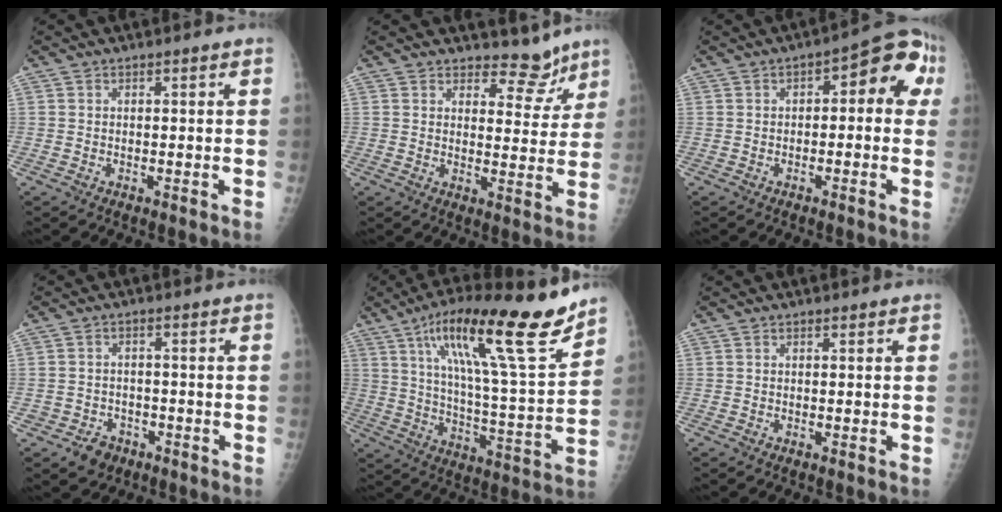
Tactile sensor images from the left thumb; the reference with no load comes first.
{"total": 6.3, "force": [5.5, 2.9, 0.8], "torque": [0.019, -0.049, 0.076]}
{"total": 9.4, "force": [1.1, 4.4, 8.1], "torque": [-0.065, 0.036, 0.001]}
{"total": 4.2, "force": [-2.3, 3.4, 0.9], "torque": [0.002, 0.014, -0.034]}
{"total": 23.4, "force": [14.9, 3.6, 17.7], "torque": [-0.261, -0.056, 0.242]}
{"total": 0.0}